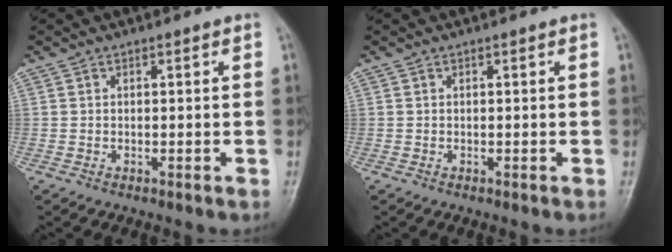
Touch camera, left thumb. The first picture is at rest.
{"total": 0.0}